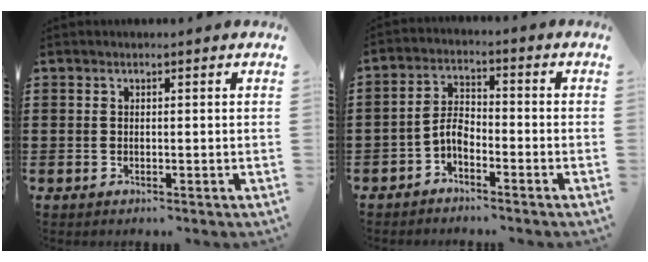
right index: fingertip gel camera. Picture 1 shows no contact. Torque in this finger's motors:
{"motor_torque": [0.65, -0.57, 0.26, 0.07]}